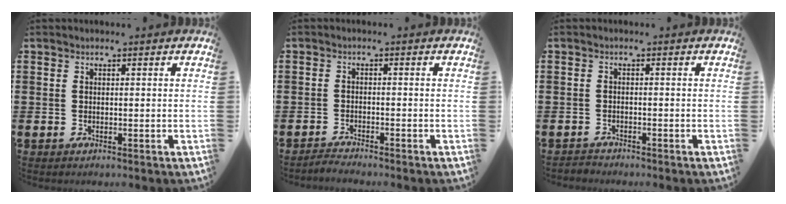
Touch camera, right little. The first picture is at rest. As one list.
[{"total": 1.4, "force": [-1.4, -0.1, 0.1], "torque": [-0.004, 0.002, -0.028]}, {"total": 0.9, "force": [-0.9, 0.1, -0.1], "torque": [0.000, 0.003, -0.019]}]